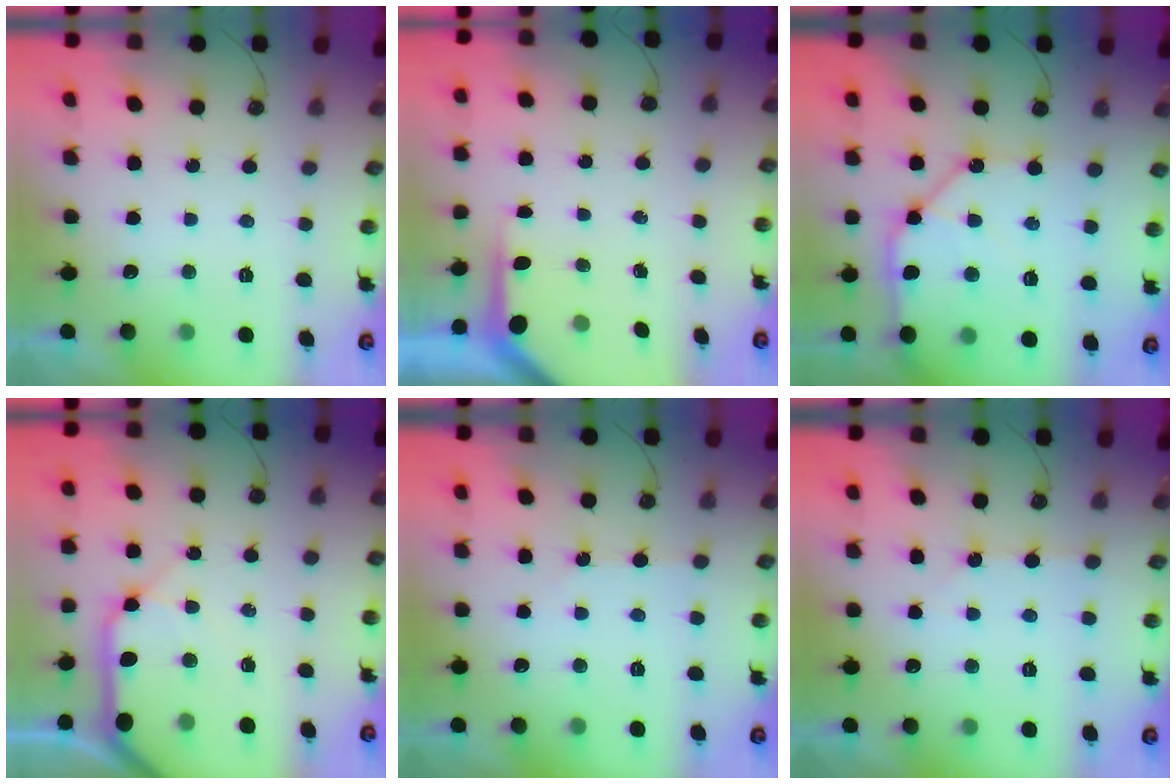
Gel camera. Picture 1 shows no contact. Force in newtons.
{"total": 3.8, "press": 3.8, "slide": 0.4}
{"total": 13.6, "press": 13.5, "slide": 1.4}
{"total": 15.0, "press": 14.8, "slide": 2.4}
{"total": 2.9, "press": 2.8, "slide": 0.5}
{"total": 2.6, "press": 2.5, "slide": 0.5}